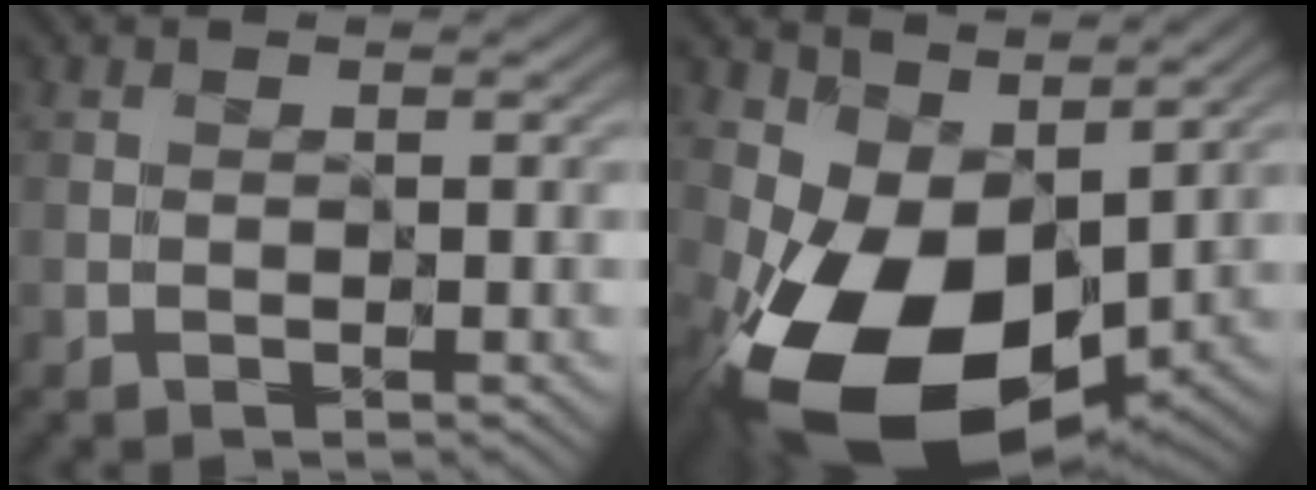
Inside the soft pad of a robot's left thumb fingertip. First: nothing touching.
{"total": 13.2, "force": [-0.2, 8.3, 10.2], "torque": [-0.206, -0.033, 0.005]}